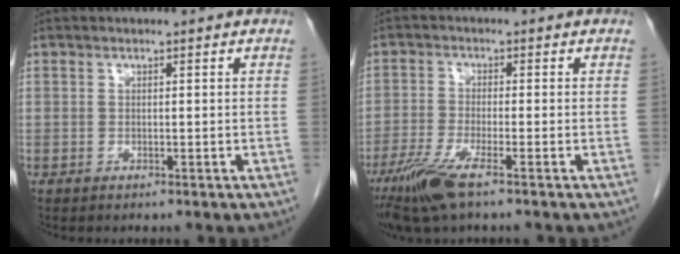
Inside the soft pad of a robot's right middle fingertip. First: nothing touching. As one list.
[{"total": 6.9, "force": [-4.4, 0.4, 5.3], "torque": [-0.112, -0.019, -0.084]}]